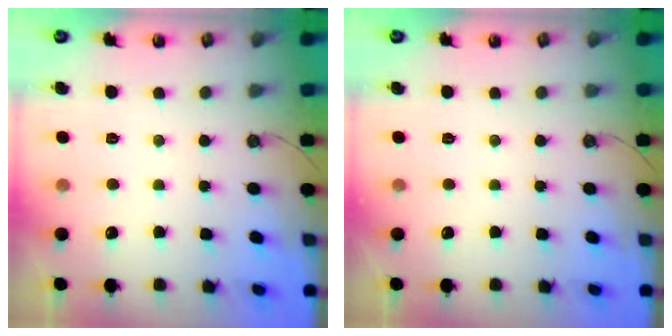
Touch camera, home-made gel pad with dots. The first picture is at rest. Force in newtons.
{"total": 0.0}